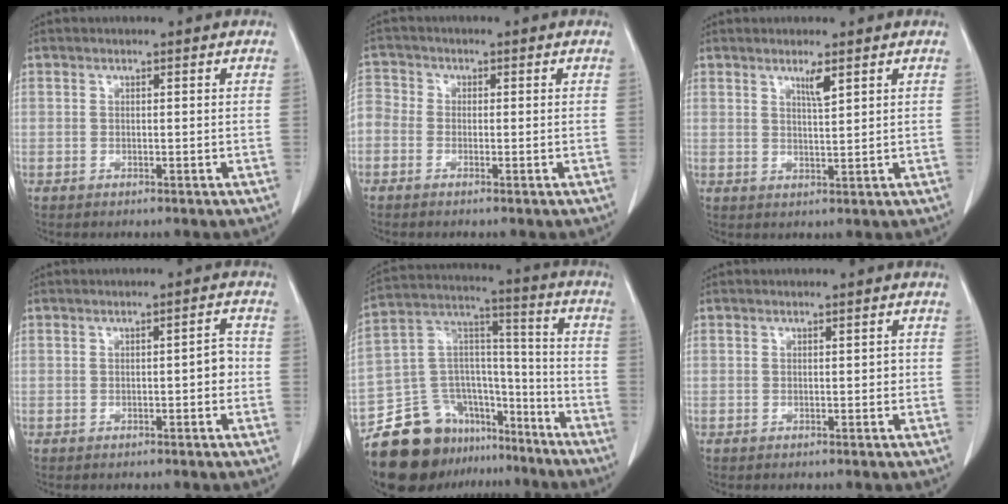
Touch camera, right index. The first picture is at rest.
{"total": 4.5, "force": [-0.7, 4.1, 1.8], "torque": [-0.056, 0.019, -0.021]}
{"total": 2.6, "force": [1.6, 0.0, 2.0], "torque": [-0.039, -0.005, 0.031]}
{"total": 2.4, "force": [-0.4, 0.6, 2.3], "torque": [-0.026, 0.006, -0.006]}
{"total": 19.6, "force": [-14.7, 10.9, 7.2], "torque": [-0.119, 0.078, -0.243]}
{"total": 0.6, "force": [0.0, 0.3, 0.5], "torque": [-0.004, 0.002, 0.001]}